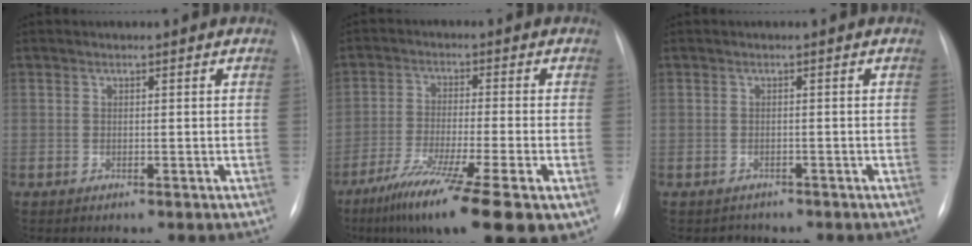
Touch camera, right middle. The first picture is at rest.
{"total": 16.3, "force": [-9.2, 2.0, 13.3], "torque": [-0.191, -0.039, -0.150]}
{"total": 1.1, "force": [-0.9, 0.5, -0.2], "torque": [0.001, -0.001, -0.013]}